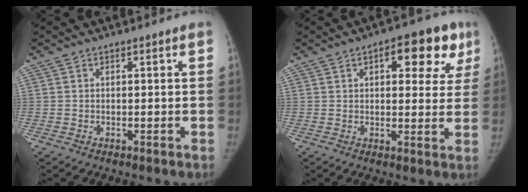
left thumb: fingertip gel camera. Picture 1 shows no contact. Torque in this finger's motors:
{"motor_torque": [0.03, 0.05, 0.17, 0.47, 0.05]}